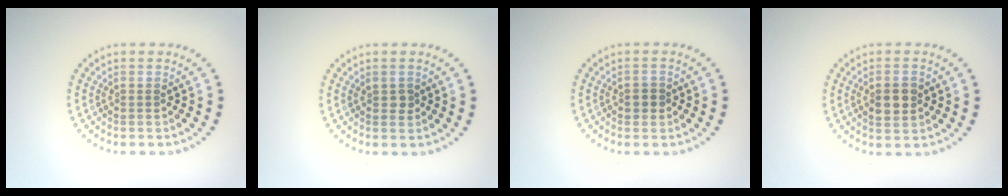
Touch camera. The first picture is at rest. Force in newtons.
{"total": 0.9, "press": 0.9, "slide": 0.1}
{"total": 1.3, "press": 1.2, "slide": 0.3}
{"total": 2.8, "press": 2.8, "slide": 0.1}